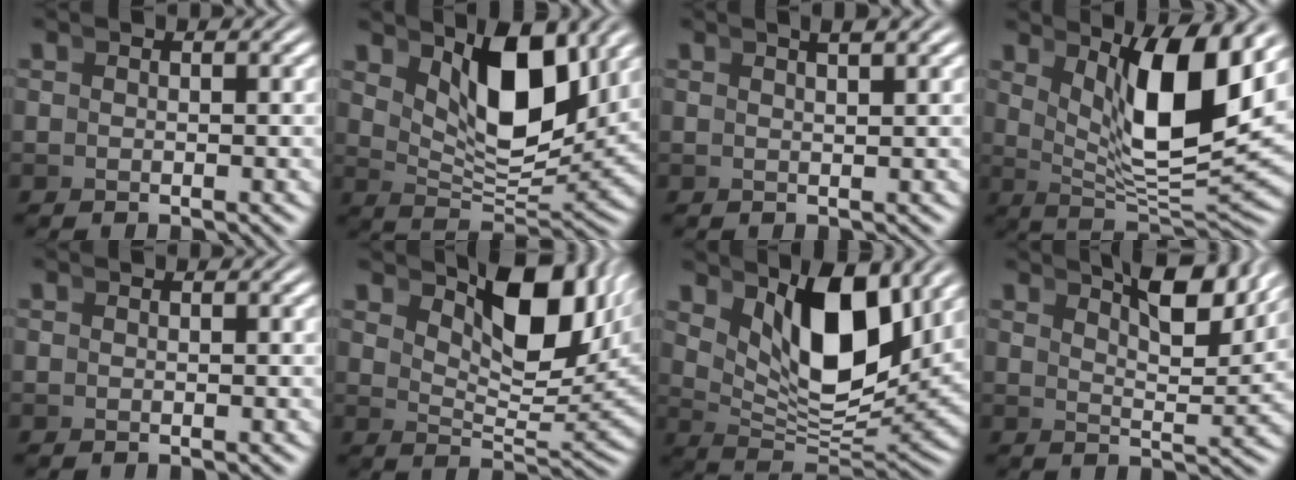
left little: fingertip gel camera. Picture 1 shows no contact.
{"total": 7.2, "force": [3.2, 2.3, 6.1], "torque": [-0.093, -0.010, 0.055]}
{"total": 2.0, "force": [1.3, -1.0, 1.1], "torque": [-0.001, 0.010, 0.023]}
{"total": 8.8, "force": [2.9, 2.3, 8.0], "torque": [-0.119, -0.007, 0.051]}
{"total": 0.0}
{"total": 8.3, "force": [4.5, 2.5, 6.5], "torque": [-0.078, 0.006, 0.068]}
{"total": 8.1, "force": [3.2, 3.0, 6.8], "torque": [-0.102, -0.009, 0.056]}
{"total": 6.1, "force": [4.8, 0.0, 3.8], "torque": [-0.049, 0.001, 0.074]}